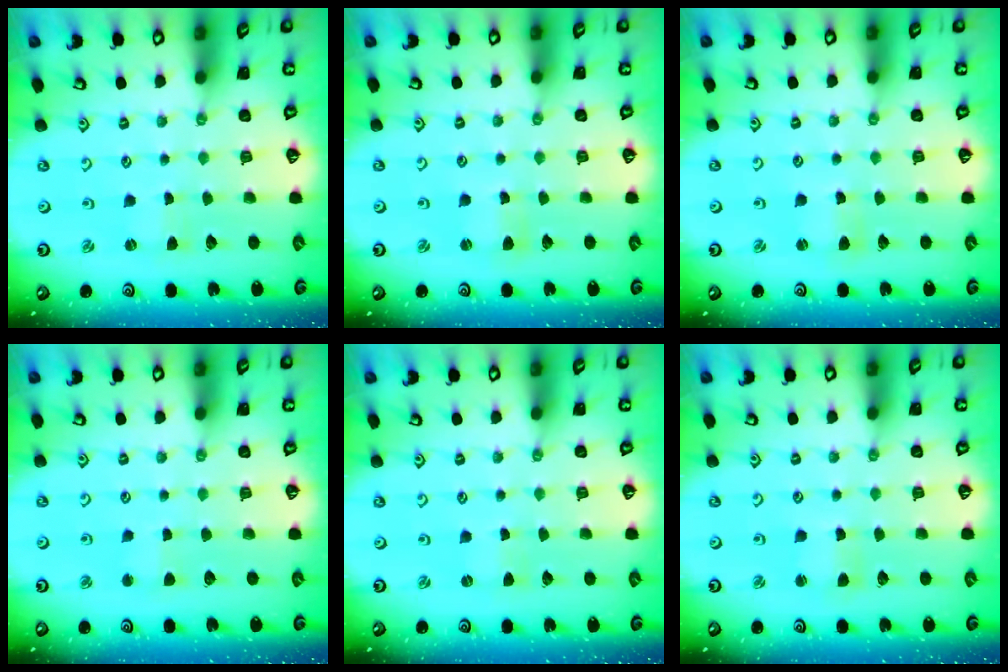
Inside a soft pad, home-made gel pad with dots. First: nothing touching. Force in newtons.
{"total": 1.7, "press": 1.7, "slide": 0.2}
{"total": 1.7, "press": 1.7, "slide": 0.2}
{"total": 2.3, "press": 2.3, "slide": 0.2}
{"total": 0.0}
{"total": 2.4, "press": 2.3, "slide": 0.4}